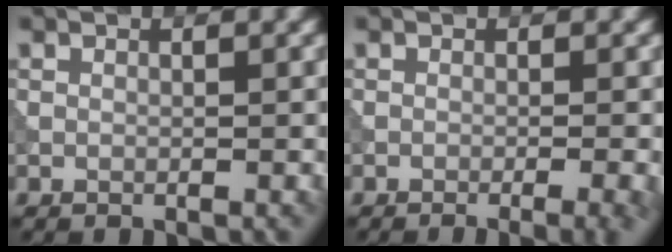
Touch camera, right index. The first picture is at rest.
{"total": 4.6, "force": [-2.2, 1.8, 3.6], "torque": [-0.023, 0.009, -0.021]}